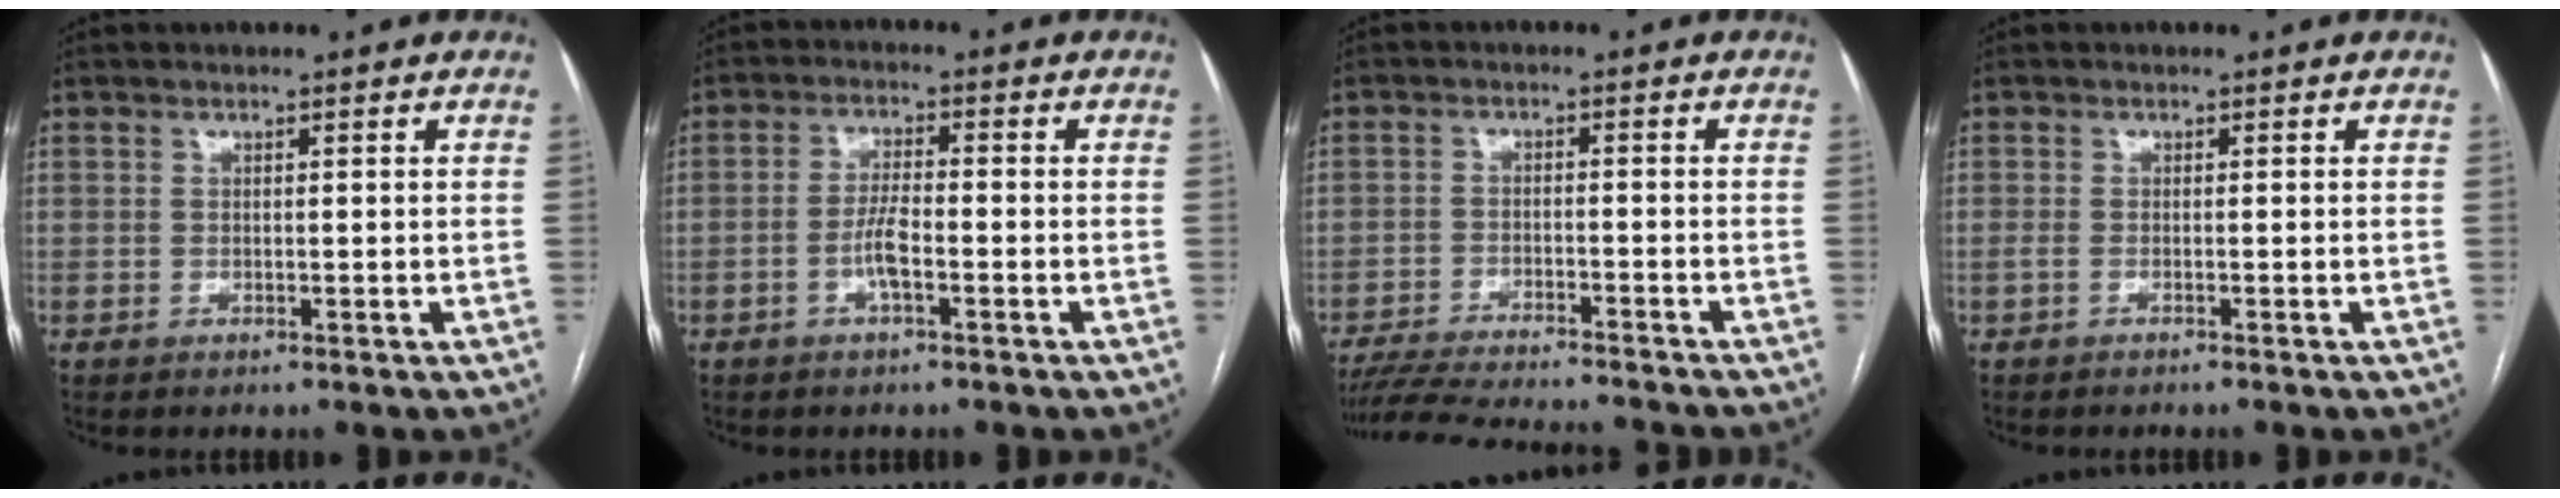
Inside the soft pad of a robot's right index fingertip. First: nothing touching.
{"total": 4.1, "force": [-1.5, 0.8, 3.7], "torque": [-0.078, 0.004, -0.029]}
{"total": 15.5, "force": [-14.2, 1.5, 6.1], "torque": [-0.114, -0.022, -0.208]}
{"total": 0.9, "force": [-0.6, -0.2, 0.6], "torque": [-0.012, 0.001, -0.010]}